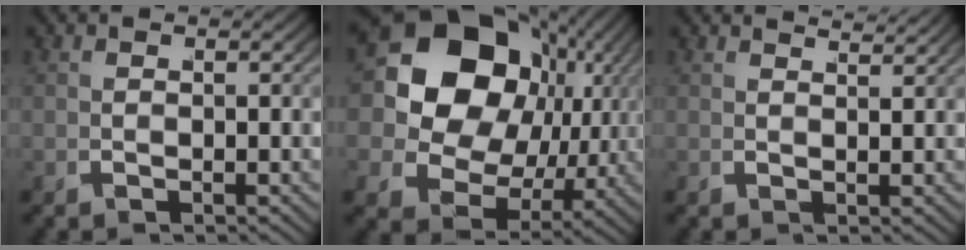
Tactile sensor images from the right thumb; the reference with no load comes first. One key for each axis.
{"total": 19.7, "fx": 2.9, "fy": 14.4, "fz": 13.1, "tx": -0.258, "ty": -0.020, "tz": 0.046}
{"total": 2.5, "fx": 2.4, "fy": -0.6, "fz": 0.1, "tx": 0.006, "ty": 0.013, "tz": 0.035}